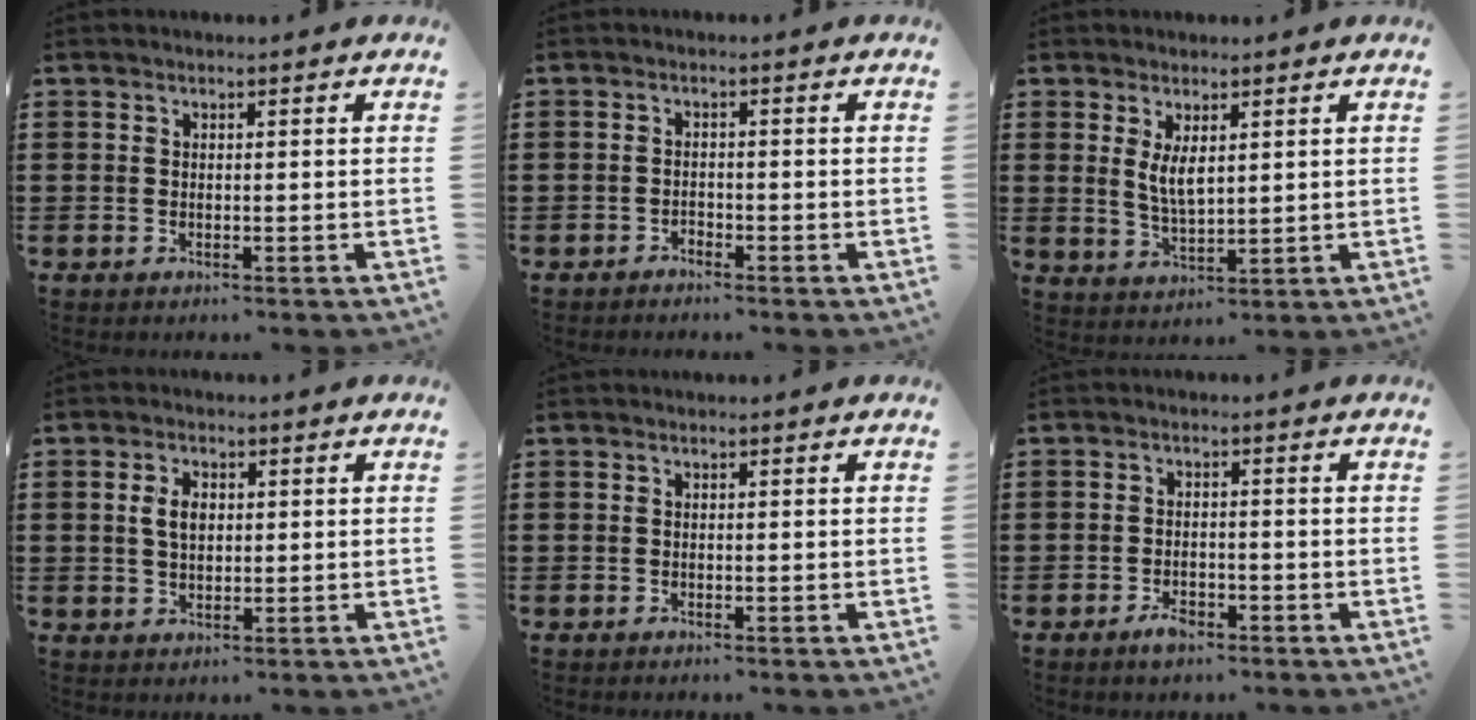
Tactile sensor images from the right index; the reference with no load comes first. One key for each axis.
{"total": 1.3, "fx": -1.3, "fy": 0.1, "fz": 0.1, "tx": -0.006, "ty": 0.000, "tz": -0.027}
{"total": 4.1, "fx": 1.3, "fy": 1.6, "fz": 3.5, "tx": -0.071, "ty": 0.003, "tz": 0.023}
{"total": 3.5, "fx": 0.5, "fy": 2.1, "fz": 2.8, "tx": -0.058, "ty": 0.012, "tz": 0.008}
{"total": 0.0}
{"total": 2.7, "fx": -1.7, "fy": 1.2, "fz": 1.7, "tx": -0.030, "ty": 0.003, "tz": -0.031}